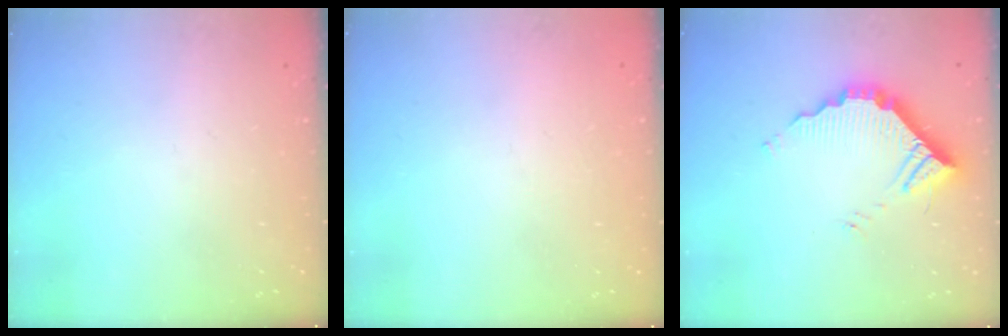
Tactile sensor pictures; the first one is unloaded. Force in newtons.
{"total": 2.2, "press": 2.2, "slide": 0.1}
{"total": 10.1, "press": 10.1, "slide": 0.4}